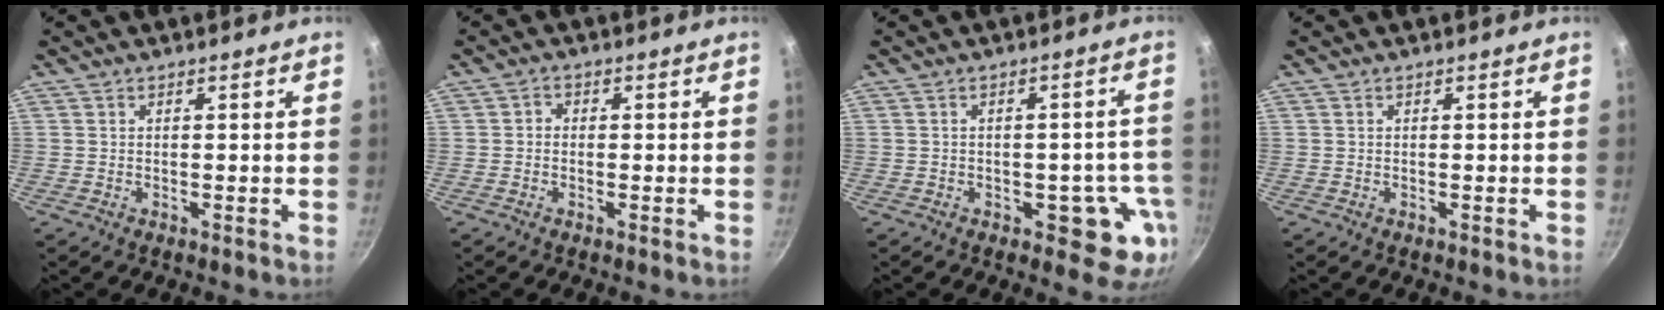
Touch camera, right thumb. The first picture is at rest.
{"total": 1.4, "force": [-0.2, 1.3, 0.7], "torque": [-0.011, 0.007, -0.008]}
{"total": 8.1, "force": [-3.1, 4.7, 5.9], "torque": [-0.019, 0.024, -0.033]}
{"total": 0.0}